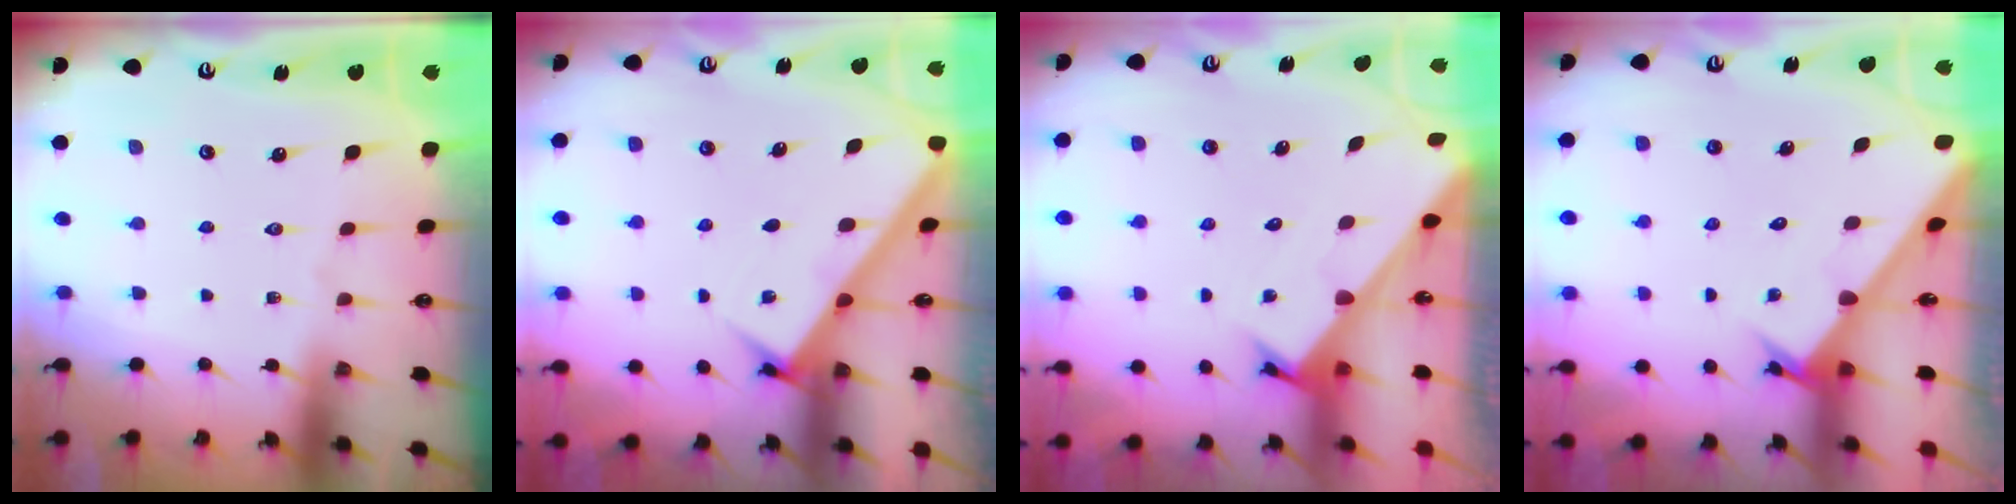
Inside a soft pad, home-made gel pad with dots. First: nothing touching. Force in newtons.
{"total": 2.9, "press": 2.8, "slide": 0.2}
{"total": 2.5, "press": 2.5, "slide": 0.3}
{"total": 2.6, "press": 2.6, "slide": 0.3}